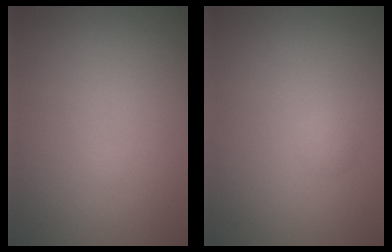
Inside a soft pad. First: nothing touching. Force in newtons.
{"total": 0.7, "press": 0.7, "slide": 0.0}